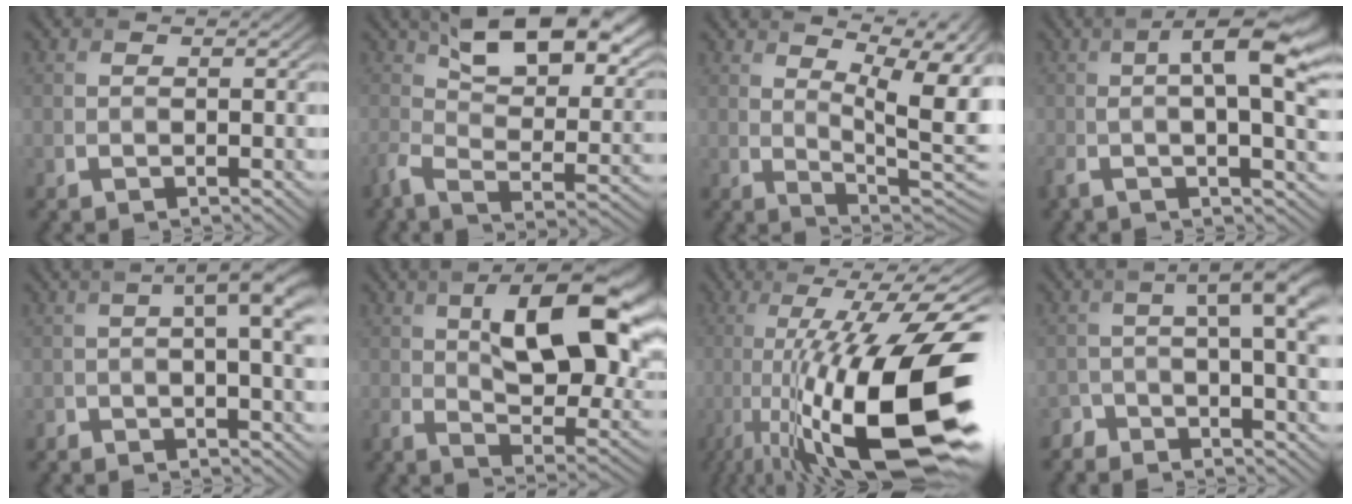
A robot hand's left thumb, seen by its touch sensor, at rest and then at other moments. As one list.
[{"total": 12.8, "force": [5.0, 5.9, 10.1], "torque": [-0.198, -0.008, 0.091]}, {"total": 13.9, "force": [6.0, 4.3, 11.8], "torque": [-0.172, 0.030, 0.105]}, {"total": 11.0, "force": [1.1, 2.7, 10.6], "torque": [-0.175, 0.007, 0.021]}, {"total": 6.5, "force": [0.5, 1.7, 6.2], "torque": [-0.088, 0.008, 0.008]}, {"total": 15.0, "force": [4.1, 6.4, 13.0], "torque": [-0.207, -0.006, 0.068]}, {"total": 19.6, "force": [-5.7, 5.4, 18.0], "torque": [-0.299, 0.009, -0.097]}, {"total": 6.9, "force": [-1.3, 1.9, 6.5], "torque": [-0.091, 0.001, -0.030]}]